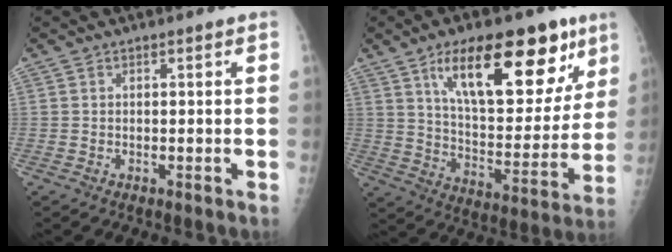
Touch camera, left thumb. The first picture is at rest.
{"total": 24.0, "force": [12.6, 10.0, 17.9], "torque": [-0.217, -0.037, 0.201]}